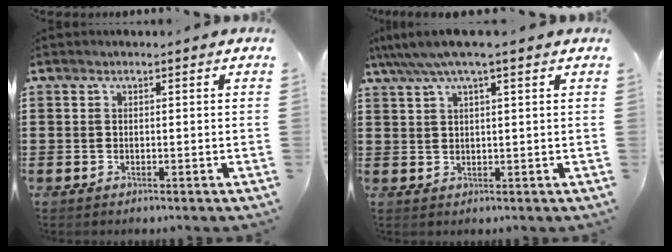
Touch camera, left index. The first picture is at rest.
{"total": 3.9, "force": [2.5, 0.2, 3.0], "torque": [-0.065, 0.002, 0.043]}